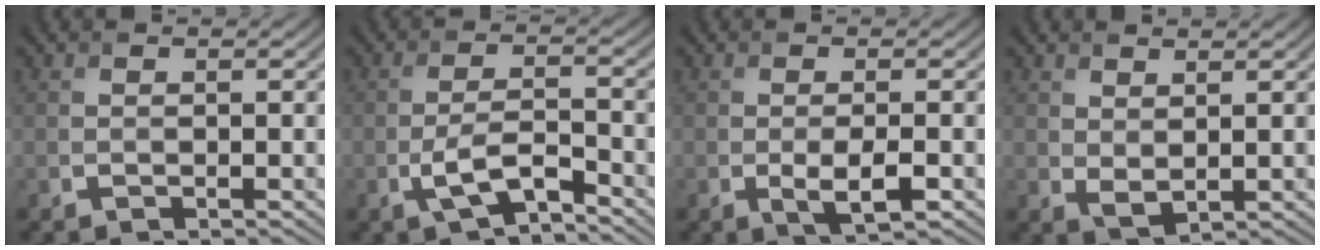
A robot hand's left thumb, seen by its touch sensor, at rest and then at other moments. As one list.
[{"total": 4.9, "force": [-2.7, 1.6, 3.8], "torque": [-0.085, -0.001, -0.055]}, {"total": 3.2, "force": [-0.9, 1.0, 2.9], "torque": [-0.058, -0.009, -0.013]}, {"total": 1.9, "force": [1.0, 0.9, 1.3], "torque": [-0.031, -0.006, 0.024]}]